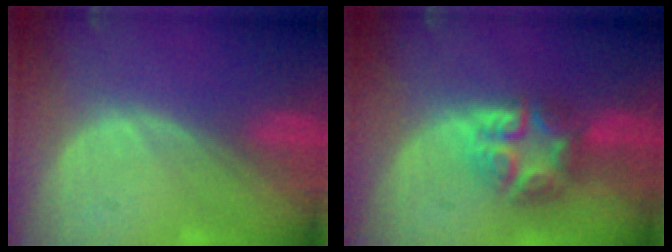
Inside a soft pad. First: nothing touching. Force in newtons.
{"total": 7.9, "press": 6.7, "slide": 4.2}